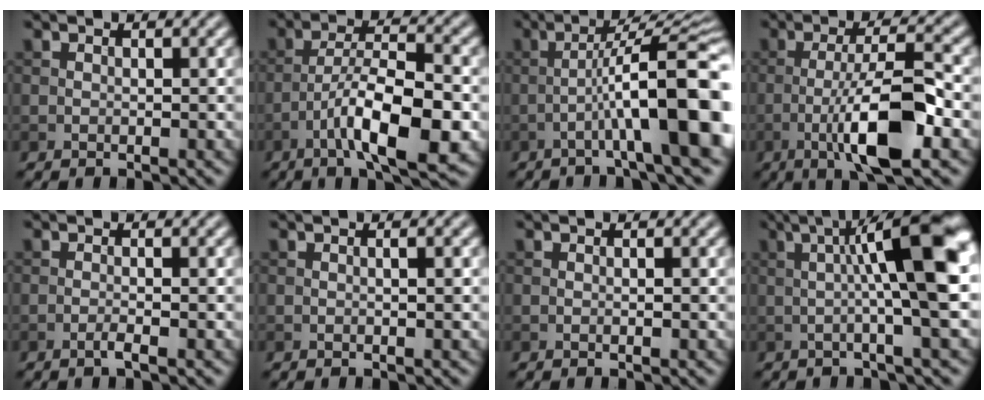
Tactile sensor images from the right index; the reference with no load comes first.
{"total": 9.3, "force": [-3.9, 2.7, 8.0], "torque": [-0.132, 0.012, -0.068]}
{"total": 10.8, "force": [-2.8, 1.4, 10.4], "torque": [-0.151, 0.026, -0.041]}
{"total": 8.8, "force": [-2.9, 2.0, 8.0], "torque": [-0.138, 0.009, -0.056]}
{"total": 1.4, "force": [-0.6, 0.2, 1.2], "torque": [-0.019, 0.003, -0.017]}
{"total": 1.1, "force": [0.1, 0.3, 1.1], "torque": [-0.015, 0.002, -0.002]}
{"total": 0.6, "force": [-0.1, 0.1, 0.6], "torque": [-0.010, -0.001, -0.001]}
{"total": 10.5, "force": [1.5, 1.4, 10.3], "torque": [-0.135, 0.016, 0.021]}